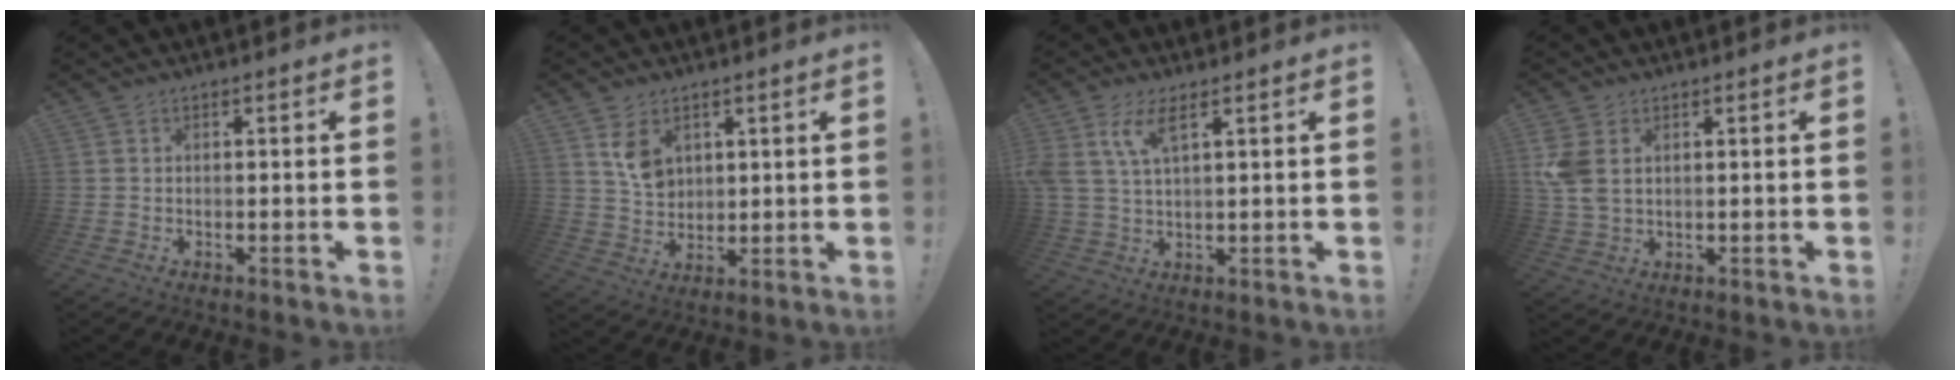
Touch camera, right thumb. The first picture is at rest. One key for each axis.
{"total": 8.0, "fx": 4.0, "fy": 5.8, "fz": 3.9, "tx": -0.042, "ty": -0.023, "tz": 0.077}
{"total": 8.0, "fx": 4.1, "fy": 3.0, "fz": 6.2, "tx": -0.123, "ty": -0.009, "tz": 0.076}
{"total": 6.6, "fx": 2.1, "fy": 4.4, "fz": 4.5, "tx": -0.088, "ty": -0.009, "tz": 0.041}